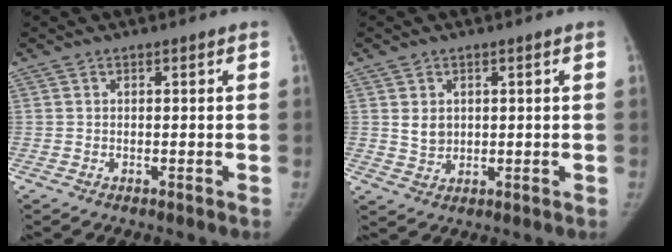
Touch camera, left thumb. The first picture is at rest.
{"total": 3.4, "force": [0.9, 2.8, 1.8], "torque": [-0.018, -0.010, 0.025]}